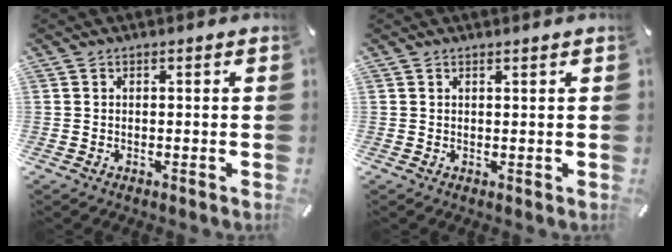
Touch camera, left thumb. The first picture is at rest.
{"total": 0.6, "force": [0.5, -0.2, 0.2], "torque": [-0.002, -0.002, 0.010]}